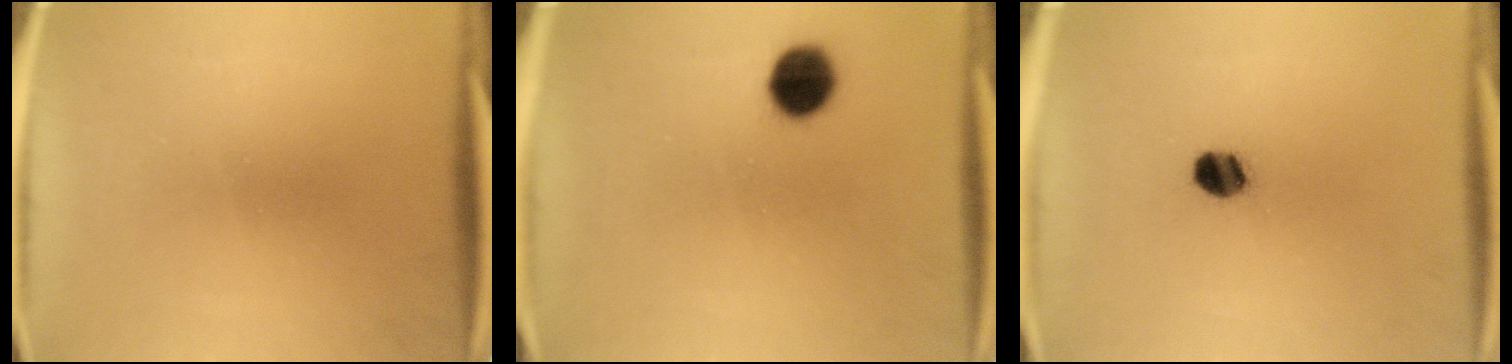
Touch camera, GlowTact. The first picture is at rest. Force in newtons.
{"total": 8.1}
{"total": 4.8}